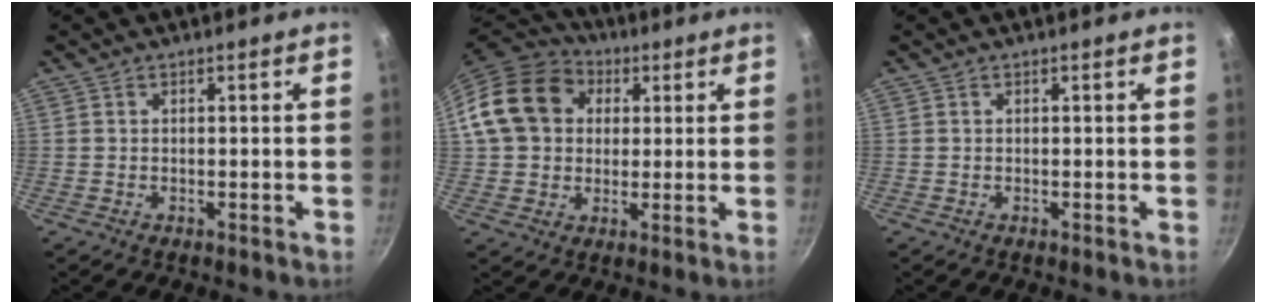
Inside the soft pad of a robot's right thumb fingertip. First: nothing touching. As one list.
[{"total": 17.5, "force": [4.3, 14.5, 8.9], "torque": [-0.137, 0.023, 0.069]}, {"total": 0.0}]